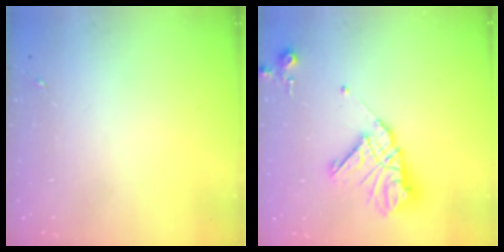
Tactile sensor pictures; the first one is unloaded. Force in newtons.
{"total": 14.7, "press": 14.6, "slide": 1.4}